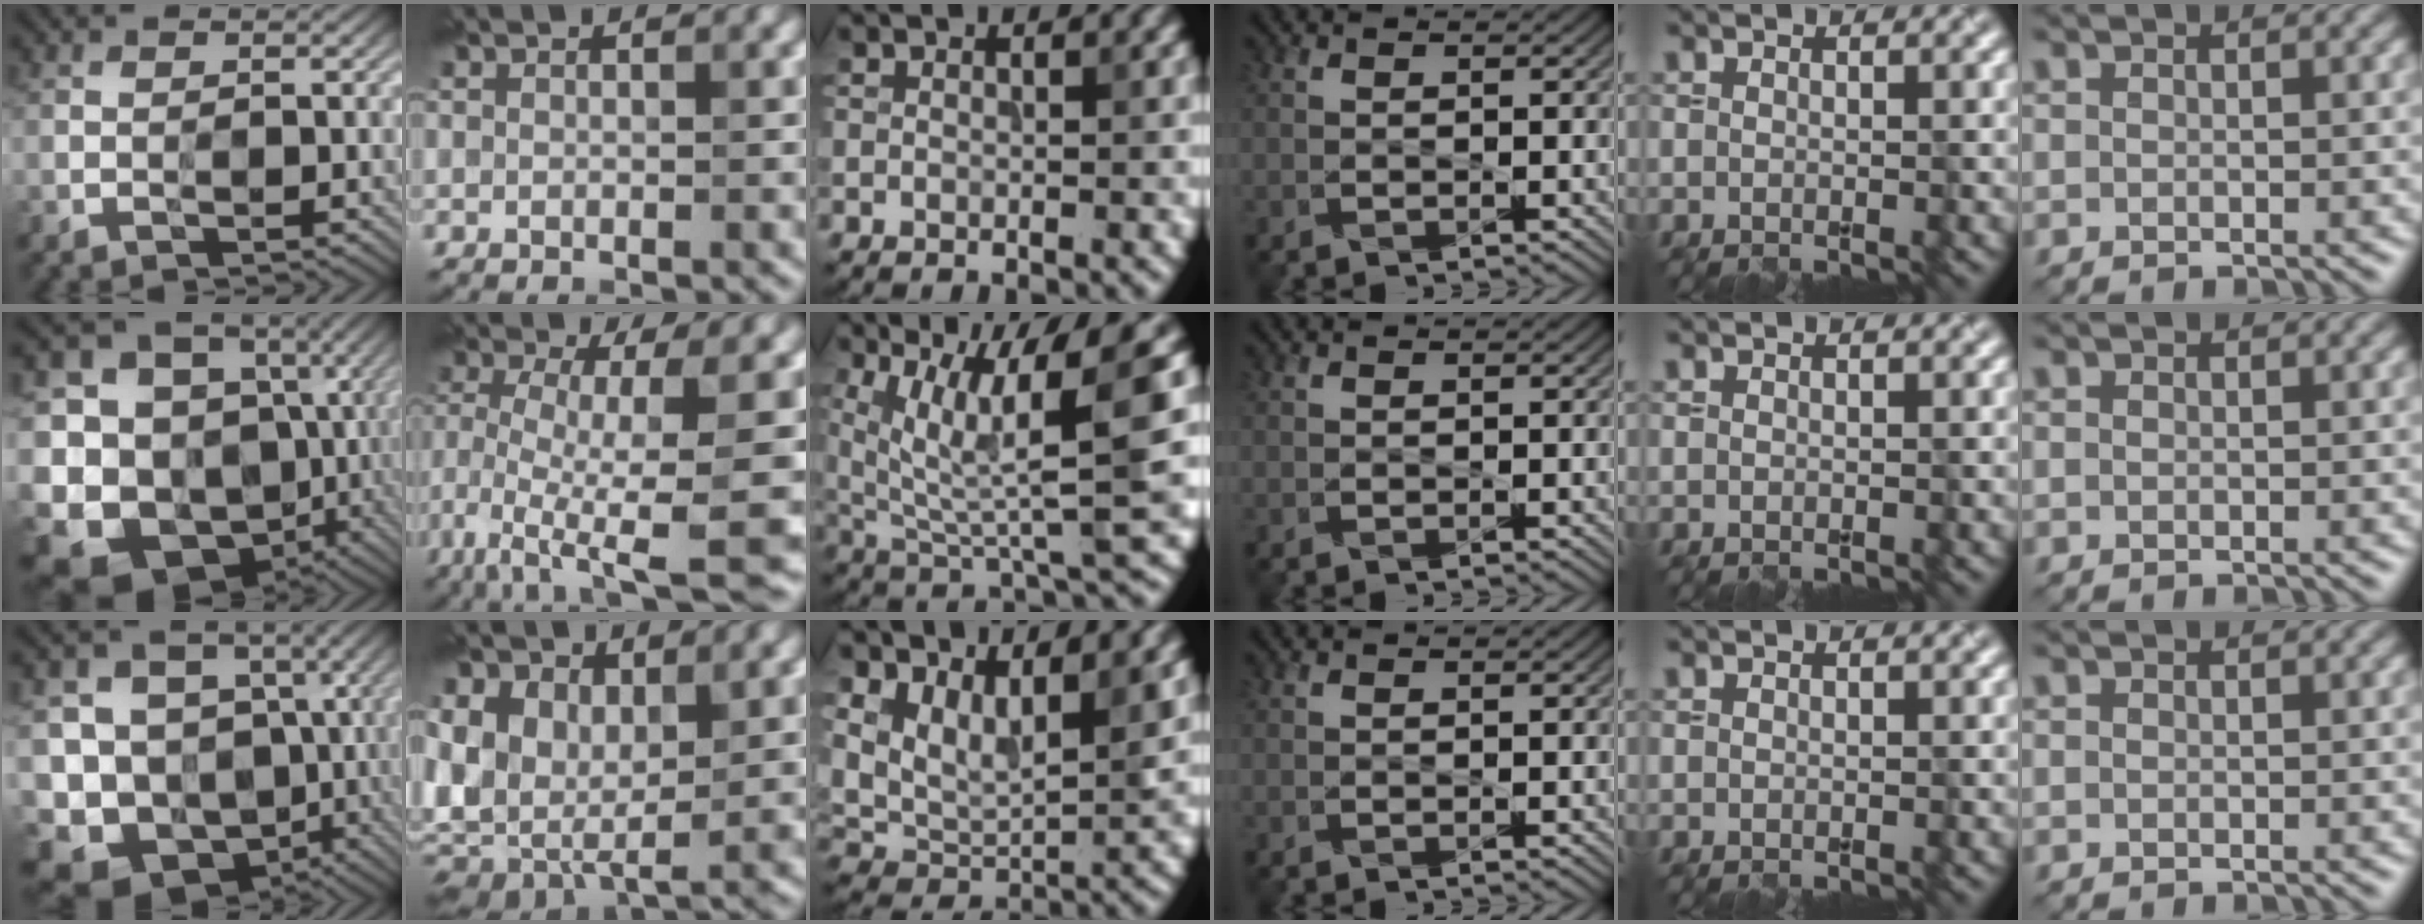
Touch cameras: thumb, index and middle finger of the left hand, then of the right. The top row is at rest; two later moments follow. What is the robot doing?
{"motion": "wipe", "object": "paper plate"}